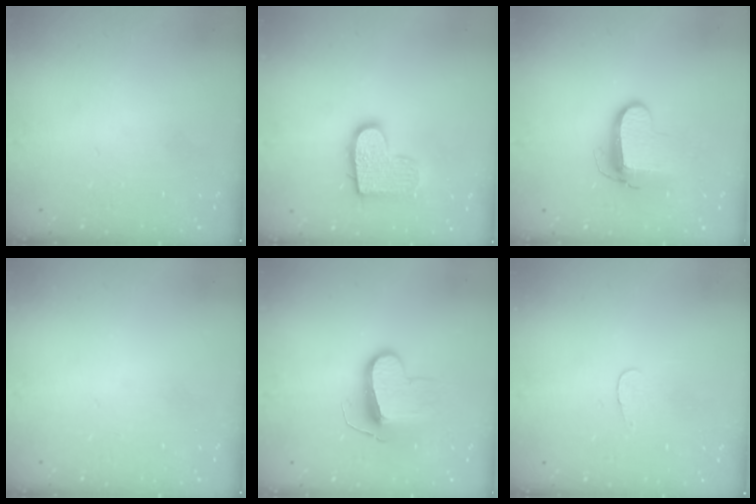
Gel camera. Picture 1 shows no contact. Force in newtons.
{"total": 12.7, "press": 12.7, "slide": 0.7}
{"total": 8.9, "press": 8.9, "slide": 0.9}
{"total": 0.0}
{"total": 9.9, "press": 9.9, "slide": 0.0}
{"total": 2.8, "press": 2.8, "slide": 0.3}